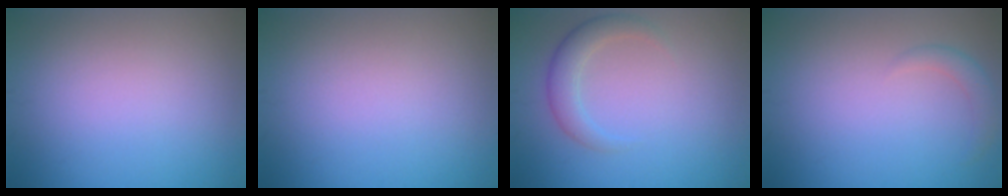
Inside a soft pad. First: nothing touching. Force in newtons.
{"total": 0.0}
{"total": 2.6, "press": 2.6, "slide": 0.2}
{"total": 1.5, "press": 1.5, "slide": 0.1}